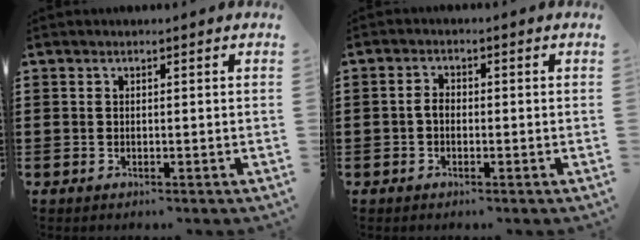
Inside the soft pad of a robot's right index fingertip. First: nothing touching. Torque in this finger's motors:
{"motor_torque": [0.56, -0.47, 0.20, 0.06]}